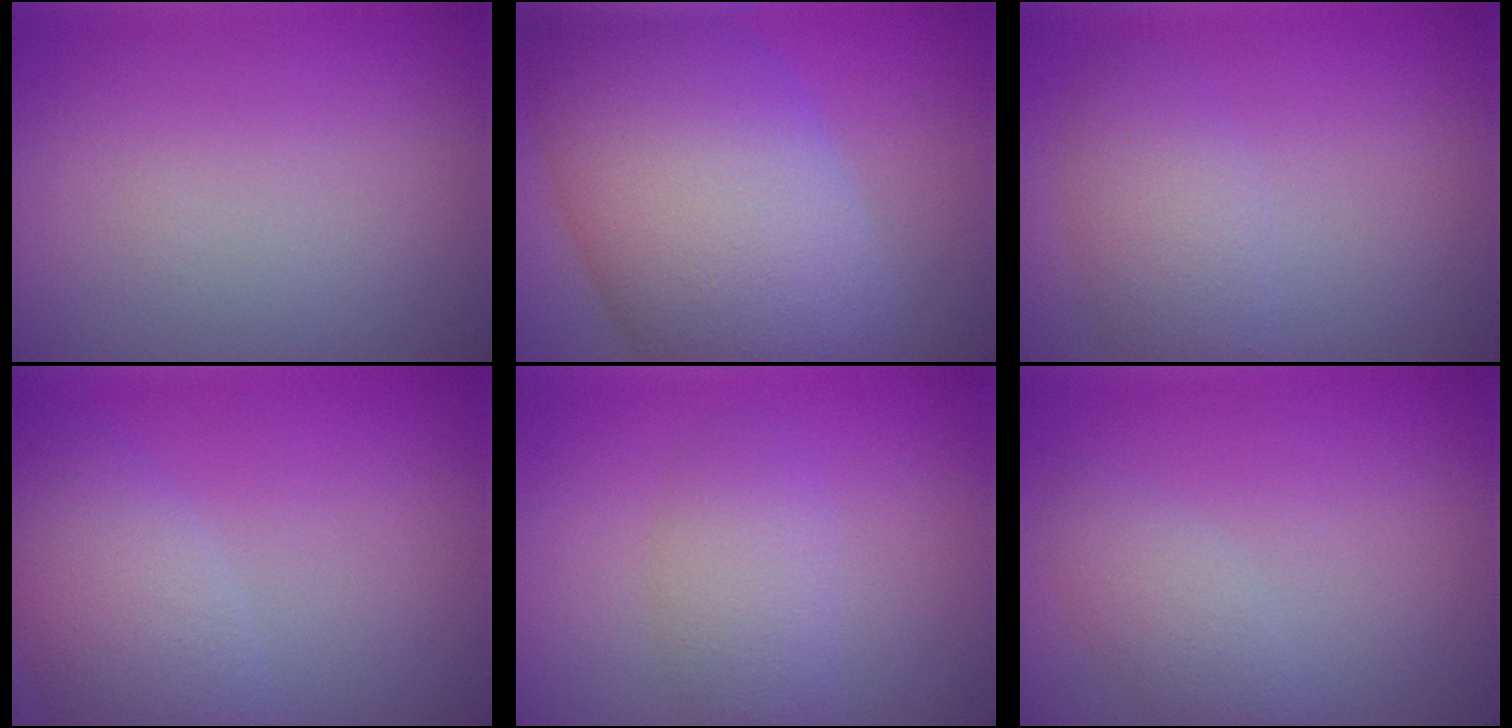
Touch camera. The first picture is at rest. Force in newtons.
{"total": 14.9, "press": 14.8, "slide": 0.4}
{"total": 3.4, "press": 3.4, "slide": 0.1}
{"total": 5.1, "press": 5.1, "slide": 0.3}
{"total": 2.8, "press": 2.8, "slide": 0.2}
{"total": 2.1, "press": 2.1, "slide": 0.1}